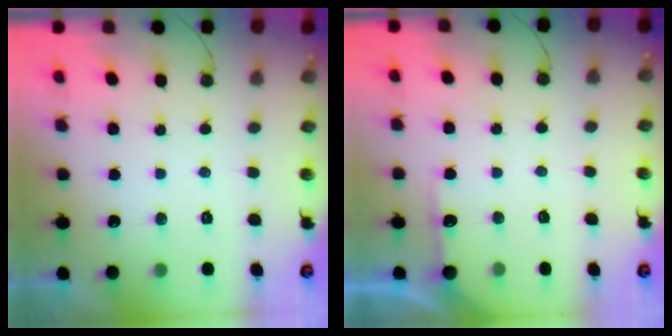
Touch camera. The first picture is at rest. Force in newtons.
{"total": 4.7, "press": 4.7, "slide": 0.5}